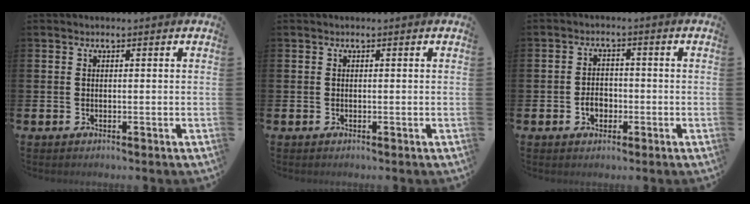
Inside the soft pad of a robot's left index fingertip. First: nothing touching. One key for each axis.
{"total": 0.0}
{"total": 2.8, "fx": -1.0, "fy": 2.1, "fz": 1.6, "tx": -0.018, "ty": -0.003, "tz": -0.024}